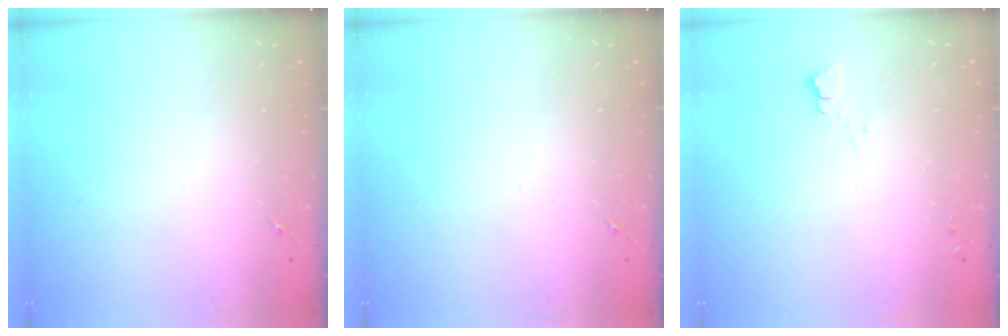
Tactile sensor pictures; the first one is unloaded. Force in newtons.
{"total": 0.0}
{"total": 3.8, "press": 3.7, "slide": 0.5}